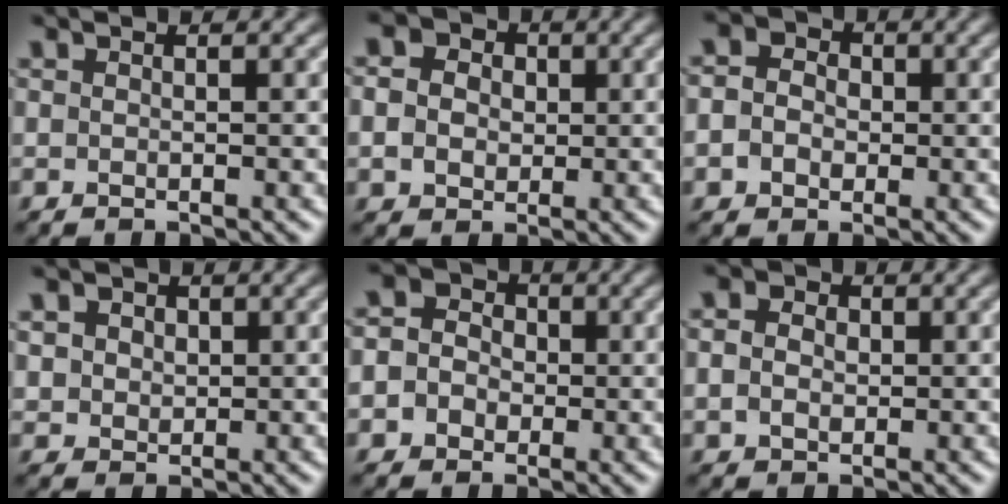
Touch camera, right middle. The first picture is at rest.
{"total": 5.6, "force": [1.6, 4.5, 2.9], "torque": [-0.058, 0.027, 0.000]}
{"total": 4.2, "force": [0.2, 3.7, 2.1], "torque": [-0.020, 0.013, -0.024]}
{"total": 3.9, "force": [1.7, 3.0, 1.7], "torque": [-0.040, 0.011, 0.025]}
{"total": 5.4, "force": [-0.6, 4.9, 2.0], "torque": [-0.022, 0.020, -0.038]}
{"total": 3.5, "force": [0.7, 2.8, 2.0], "torque": [-0.034, 0.016, -0.011]}